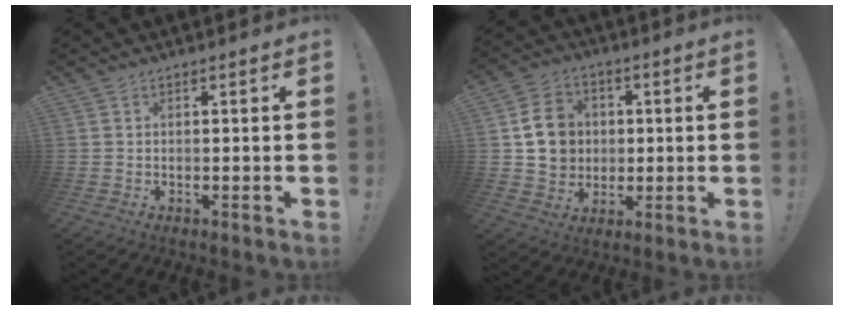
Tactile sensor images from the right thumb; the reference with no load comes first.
{"total": 12.4, "force": [1.8, 11.1, 5.4], "torque": [-0.061, 0.006, 0.044]}